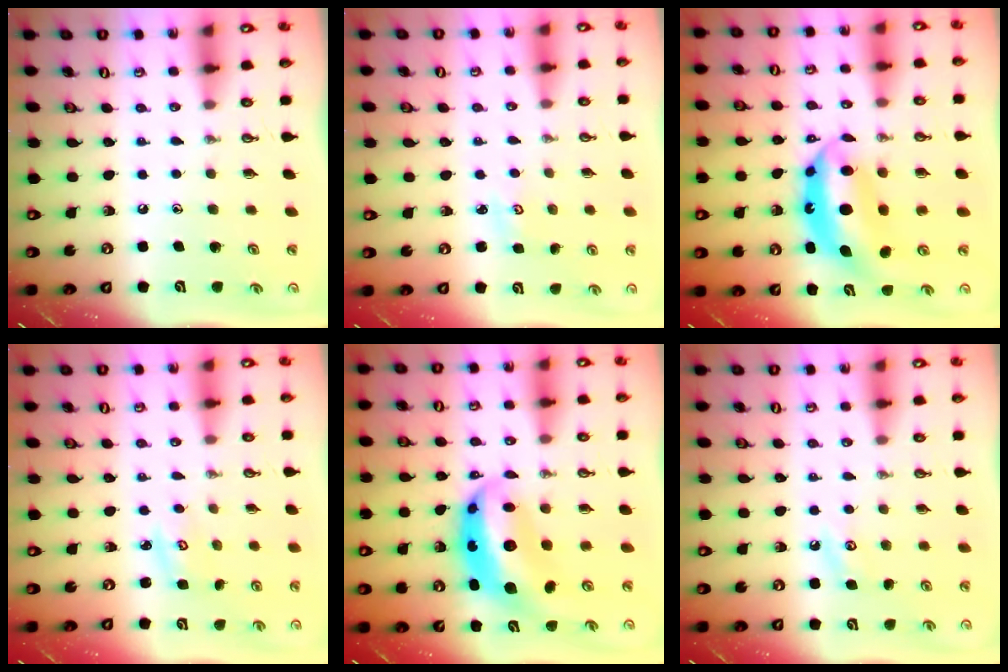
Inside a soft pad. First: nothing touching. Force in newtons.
{"total": 2.1, "press": 2.1, "slide": 0.2}
{"total": 9.4, "press": 9.3, "slide": 0.9}
{"total": 3.7, "press": 3.7, "slide": 0.5}
{"total": 10.9, "press": 10.9, "slide": 1.2}
{"total": 4.3, "press": 4.2, "slide": 0.8}